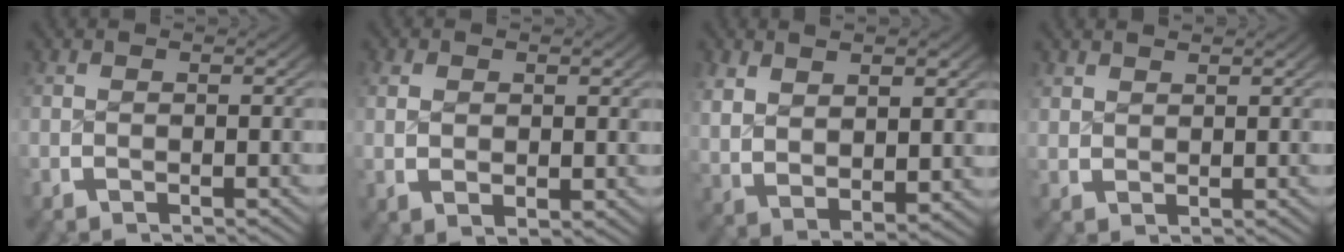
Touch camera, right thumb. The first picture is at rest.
{"total": 2.1, "force": [0.6, 1.3, 1.5], "torque": [-0.023, -0.006, 0.021]}
{"total": 6.8, "force": [1.3, 4.6, 4.8], "torque": [-0.104, -0.023, 0.044]}
{"total": 1.6, "force": [1.6, 0.3, 0.1], "torque": [0.005, 0.005, 0.037]}